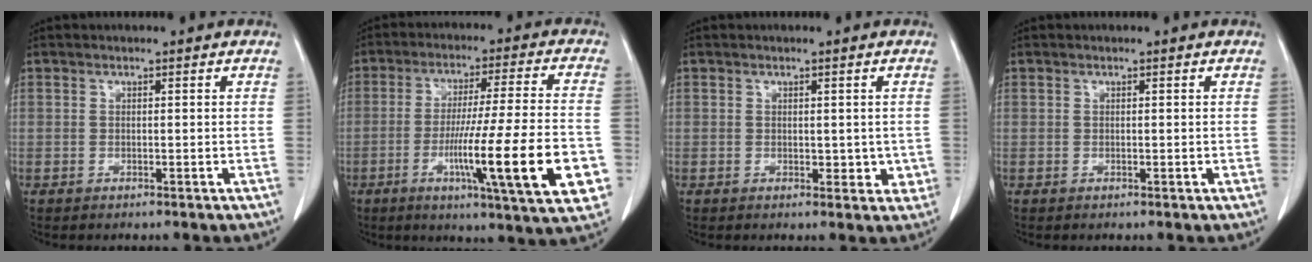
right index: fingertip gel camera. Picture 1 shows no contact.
{"total": 19.4, "force": [-5.9, 0.6, 18.5], "torque": [-0.245, -0.019, -0.086]}
{"total": 2.8, "force": [0.0, 1.9, 2.0], "torque": [-0.012, -0.002, 0.003]}
{"total": 0.0}